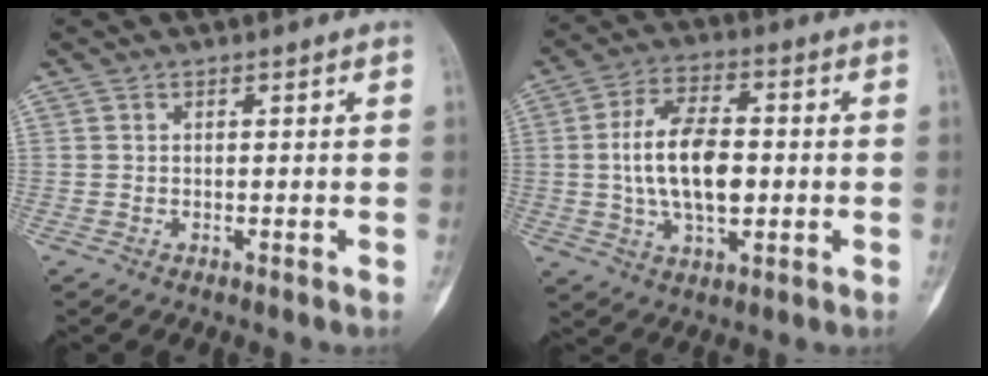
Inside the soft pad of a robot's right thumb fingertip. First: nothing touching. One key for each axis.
{"total": 13.8, "fx": -0.2, "fy": 7.4, "fz": 11.7, "tx": -0.204, "ty": 0.010, "tz": -0.004}